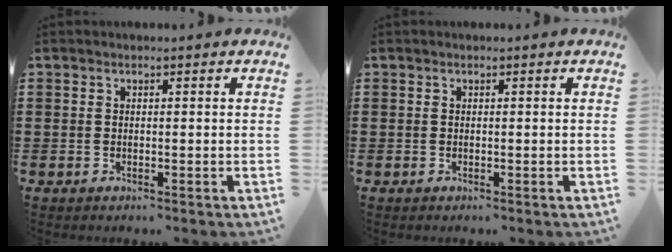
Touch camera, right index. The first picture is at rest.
{"total": 0.0}